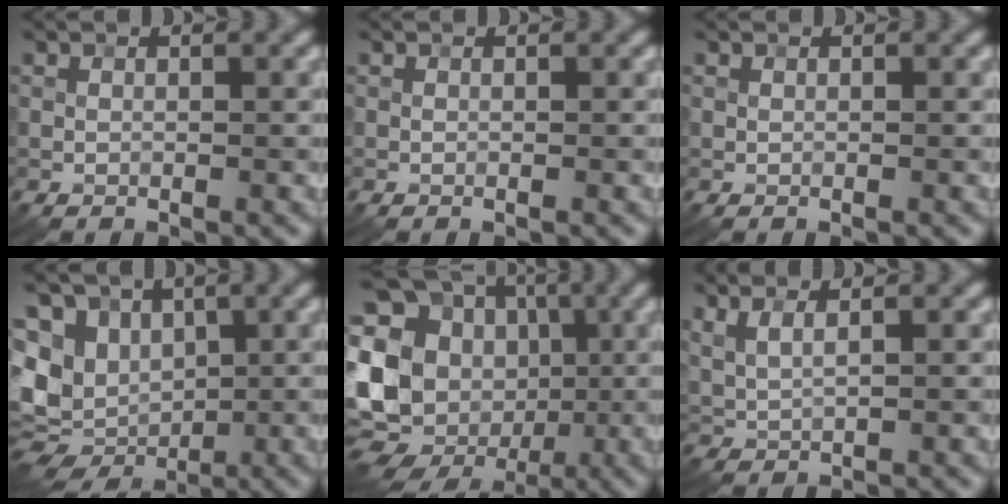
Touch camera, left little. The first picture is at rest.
{"total": 0.0}
{"total": 0.0}
{"total": 8.7, "force": [-0.4, 7.0, 5.2], "torque": [-0.080, 0.007, -0.005]}
{"total": 16.9, "force": [-3.1, 14.7, 7.7], "torque": [-0.158, 0.015, -0.074]}
{"total": 2.0, "force": [1.4, 0.3, 1.3], "torque": [-0.039, 0.003, 0.034]}